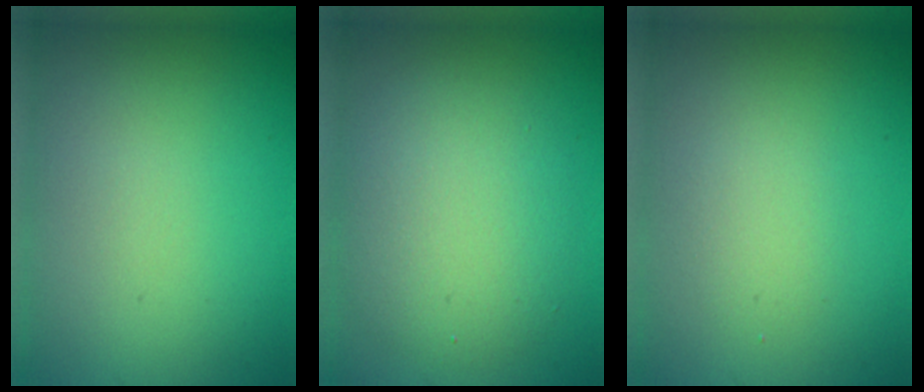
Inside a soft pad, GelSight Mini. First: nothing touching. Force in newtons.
{"total": 5.4, "press": 5.3, "slide": 0.2}
{"total": 1.5, "press": 1.5, "slide": 0.2}